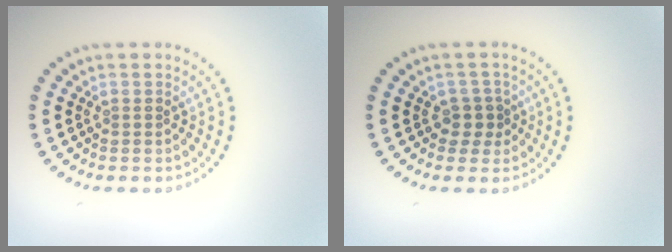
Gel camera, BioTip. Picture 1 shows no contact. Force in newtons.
{"total": 1.8, "press": 1.5, "slide": 1.0}